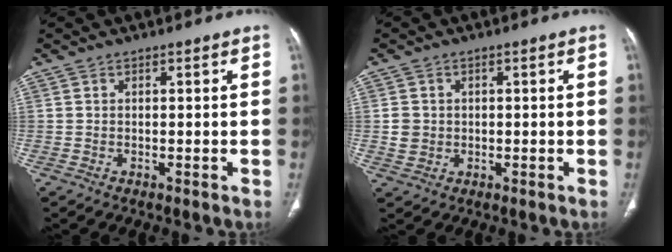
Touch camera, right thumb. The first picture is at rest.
{"total": 3.2, "force": [0.0, 3.0, 1.2], "torque": [-0.010, 0.004, 0.006]}